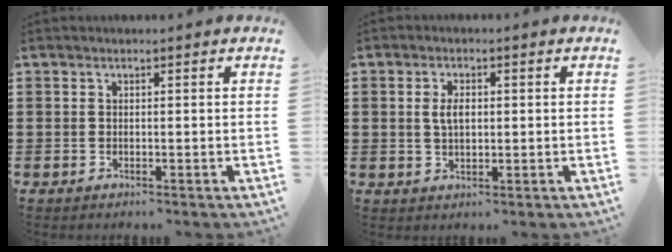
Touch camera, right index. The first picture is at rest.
{"total": 3.1, "force": [0.4, 1.6, 2.7], "torque": [-0.055, 0.007, 0.006]}